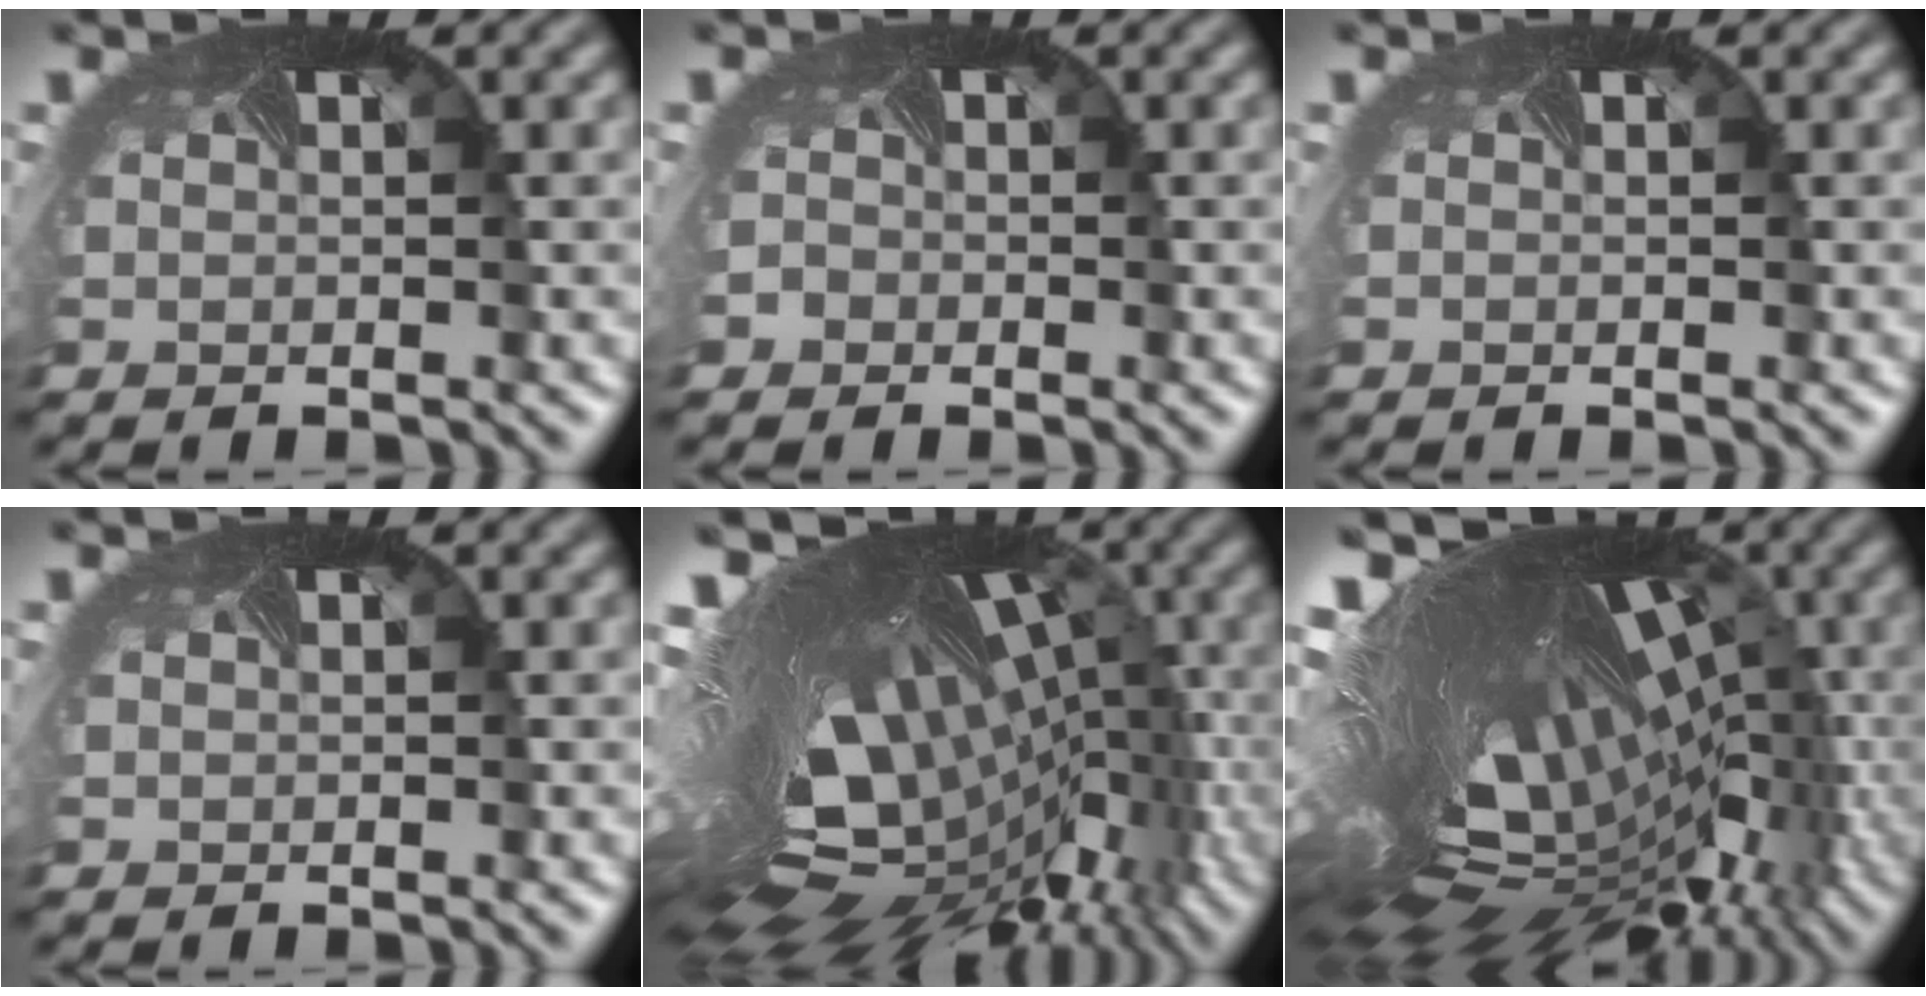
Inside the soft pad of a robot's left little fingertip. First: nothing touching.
{"total": 1.5, "force": [-0.5, 1.4, 0.2], "torque": [-0.004, 0.000, -0.013]}
{"total": 0.0}
{"total": 0.5, "force": [0.4, 0.4, 0.0], "torque": [-0.005, 0.001, 0.008]}
{"total": 17.3, "force": [-2.5, 8.1, 15.1], "torque": [-0.216, 0.012, -0.017]}
{"total": 19.6, "force": [-1.4, 8.9, 17.5], "torque": [-0.281, 0.037, -0.008]}